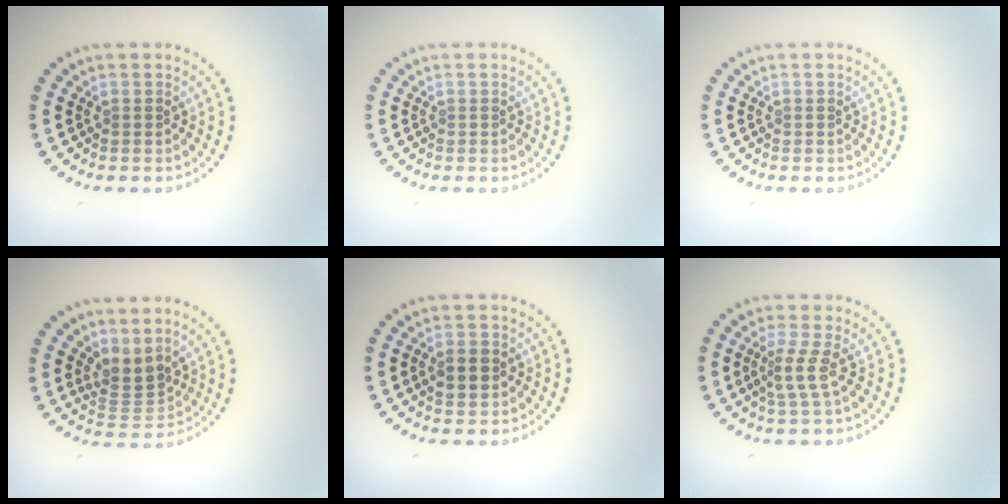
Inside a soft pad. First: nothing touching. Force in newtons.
{"total": 0.0}
{"total": 0.0}
{"total": 2.6, "press": 1.9, "slide": 1.8}
{"total": 2.5, "press": 2.4, "slide": 0.2}
{"total": 2.2, "press": 1.4, "slide": 1.7}